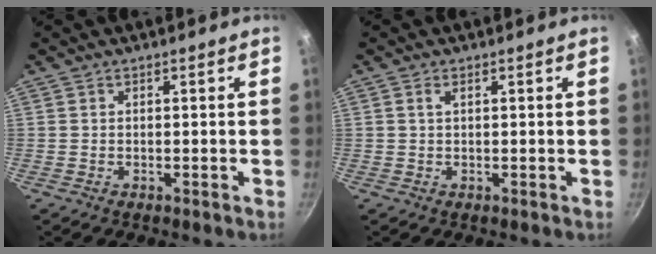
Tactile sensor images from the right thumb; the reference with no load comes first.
{"total": 1.1, "force": [0.4, 0.5, 0.9], "torque": [-0.016, 0.003, 0.007]}